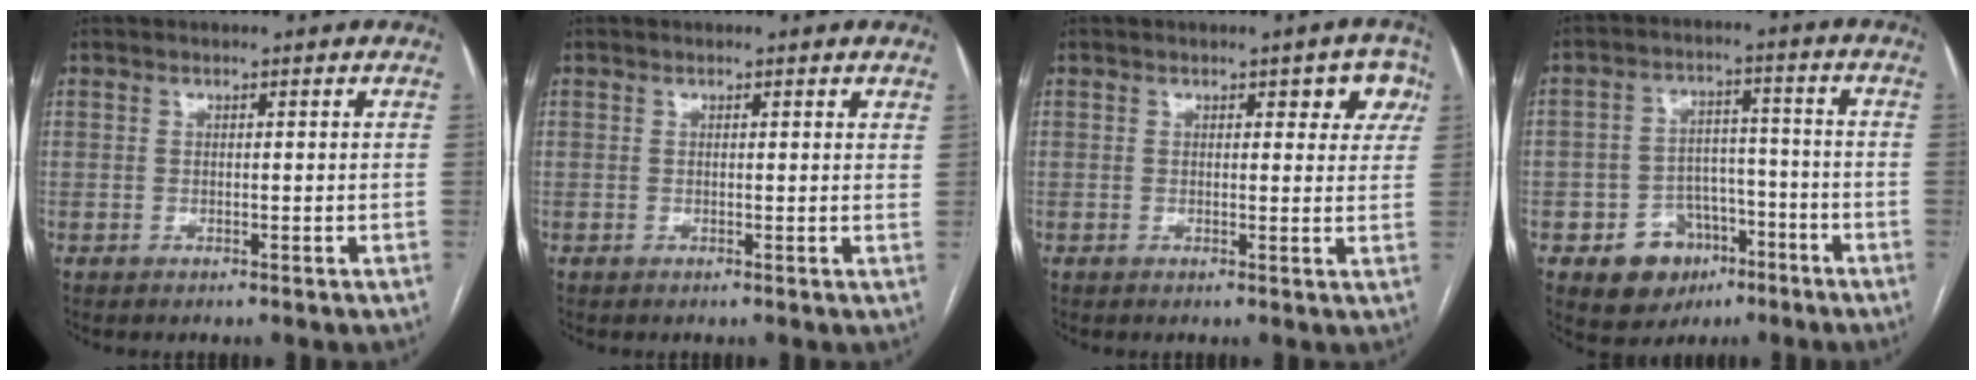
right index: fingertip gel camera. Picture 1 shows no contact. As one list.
[{"total": 1.0, "force": [0.8, 0.4, 0.6], "torque": [-0.006, 0.002, 0.003]}, {"total": 4.6, "force": [2.1, 2.1, 3.5], "torque": [-0.024, 0.014, 0.018]}, {"total": 8.9, "force": [-4.5, 7.0, 3.2], "torque": [-0.045, 0.023, -0.061]}]